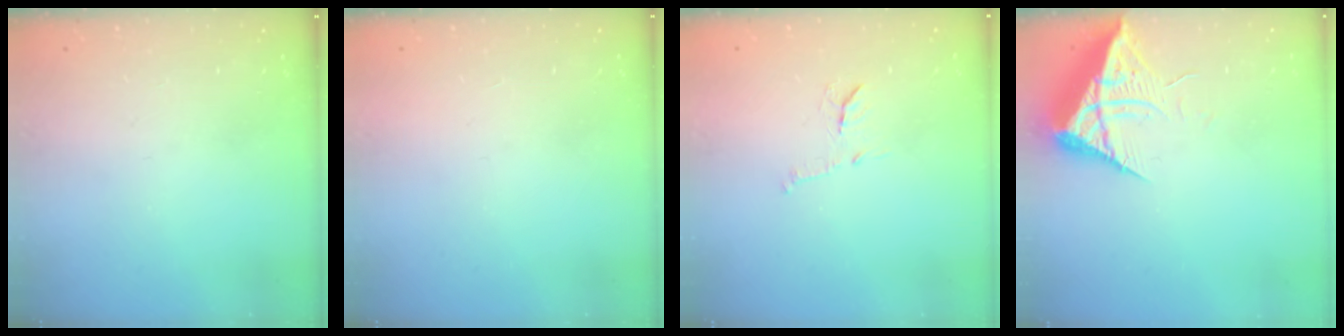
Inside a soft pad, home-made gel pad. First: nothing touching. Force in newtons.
{"total": 1.5, "press": 1.5, "slide": 0.1}
{"total": 9.1, "press": 9.1, "slide": 0.5}
{"total": 13.1, "press": 13.1, "slide": 0.9}